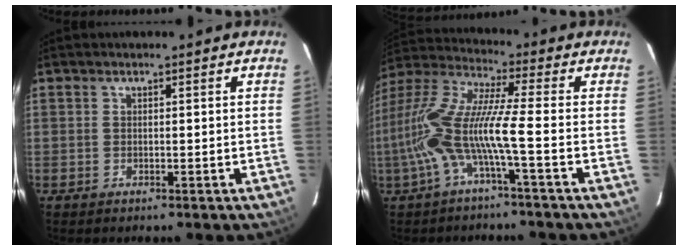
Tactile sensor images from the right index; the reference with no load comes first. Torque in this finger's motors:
{"motor_torque": [1.30, -0.84, 1.05, 0.21]}